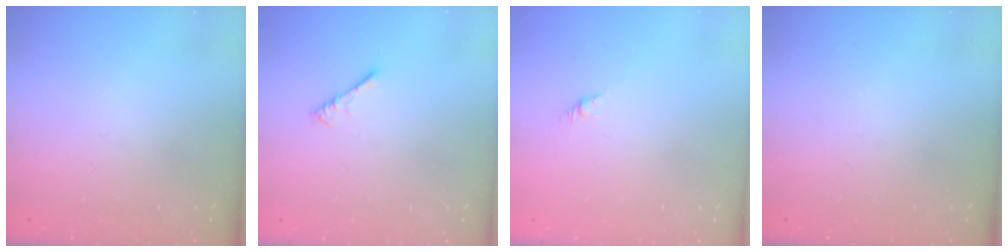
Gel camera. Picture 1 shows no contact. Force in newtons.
{"total": 0.8, "press": 0.8, "slide": 0.3}
{"total": 2.7, "press": 2.6, "slide": 0.7}
{"total": 0.0}